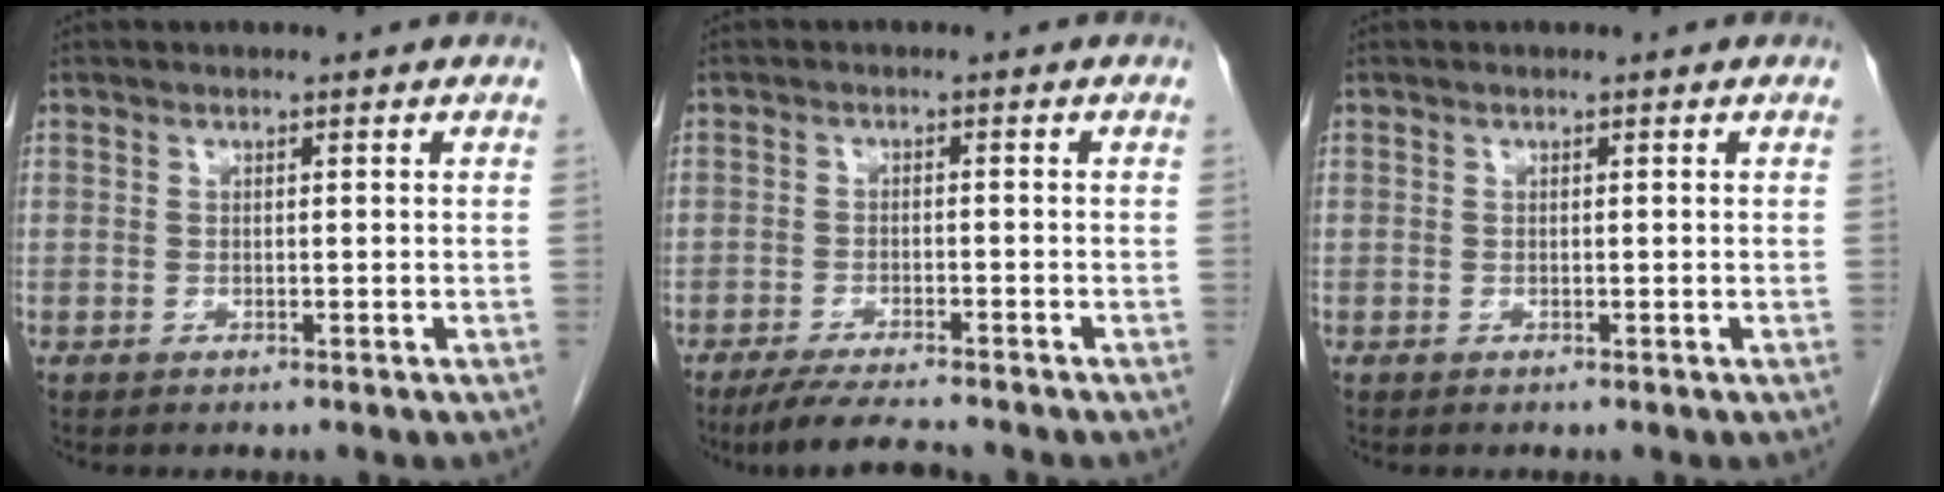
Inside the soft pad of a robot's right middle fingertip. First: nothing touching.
{"total": 6.9, "force": [-6.1, 0.3, 3.2], "torque": [-0.053, -0.020, -0.102]}
{"total": 0.0}